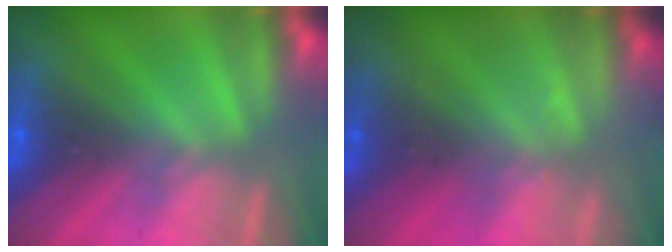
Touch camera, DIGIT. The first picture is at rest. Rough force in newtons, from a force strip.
{"total": 2.3}